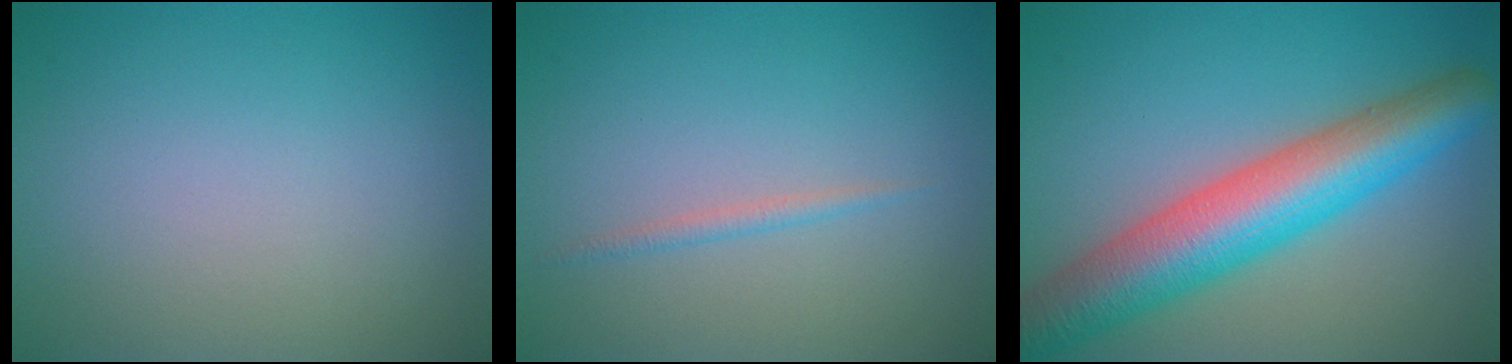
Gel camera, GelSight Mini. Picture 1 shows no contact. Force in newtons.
{"total": 0.8, "press": 0.8, "slide": 0.0}
{"total": 9.3, "press": 9.3, "slide": 0.4}